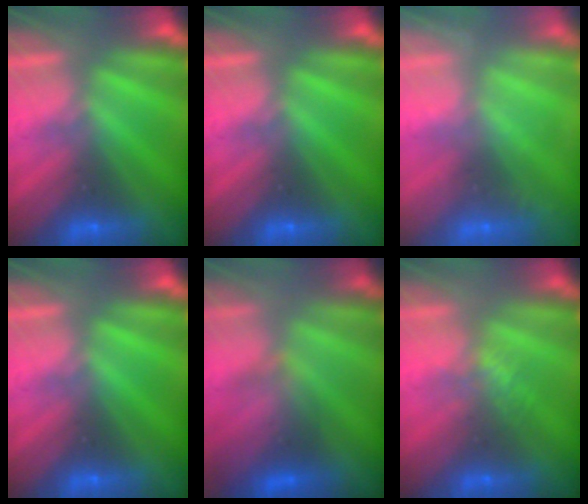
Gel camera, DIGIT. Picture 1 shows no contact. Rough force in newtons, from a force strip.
{"total": 0.0}
{"total": 2.4}
{"total": 0.0}
{"total": 3.4}
{"total": 2.1}